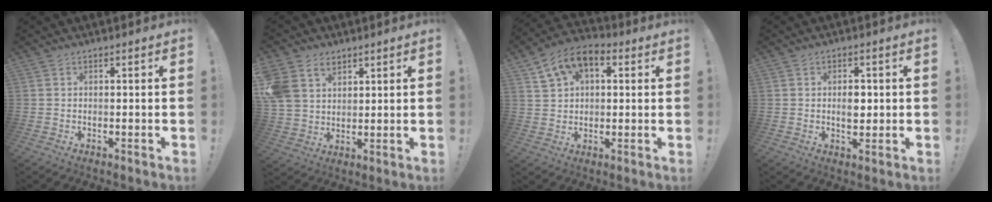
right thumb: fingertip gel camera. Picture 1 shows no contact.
{"total": 10.2, "force": [5.2, 7.7, 4.2], "torque": [-0.085, -0.025, 0.104]}
{"total": 9.4, "force": [4.3, 6.1, 5.6], "torque": [-0.101, -0.010, 0.087]}
{"total": 4.5, "force": [0.0, 3.0, 3.4], "torque": [-0.037, -0.005, -0.005]}